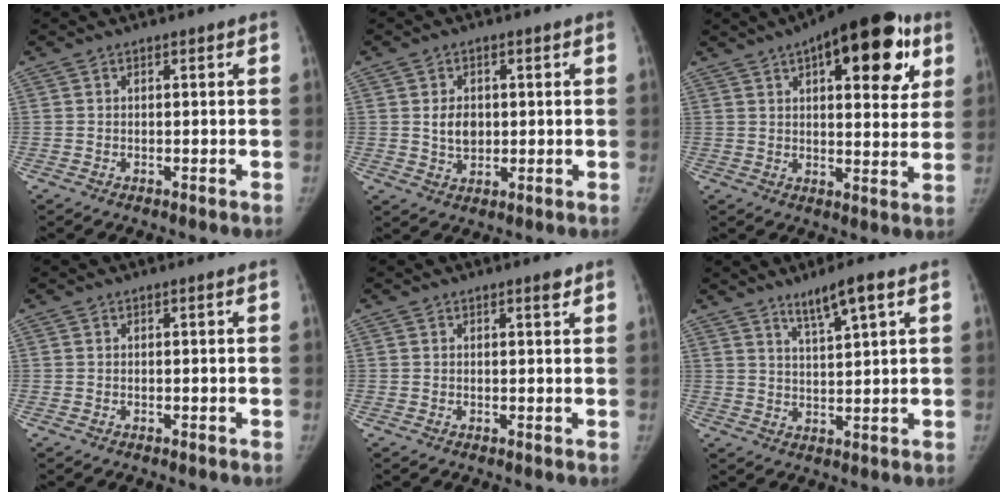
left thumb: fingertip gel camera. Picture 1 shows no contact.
{"total": 4.9, "force": [0.6, 3.7, 3.2], "torque": [-0.038, -0.006, 0.015]}
{"total": 21.1, "force": [9.6, 8.8, 16.6], "torque": [-0.195, -0.007, 0.129]}
{"total": 0.0}
{"total": 1.3, "force": [1.0, 0.4, 0.8], "torque": [-0.008, -0.006, 0.013]}
{"total": 6.2, "force": [4.0, 0.6, 4.7], "torque": [-0.082, -0.021, 0.074]}